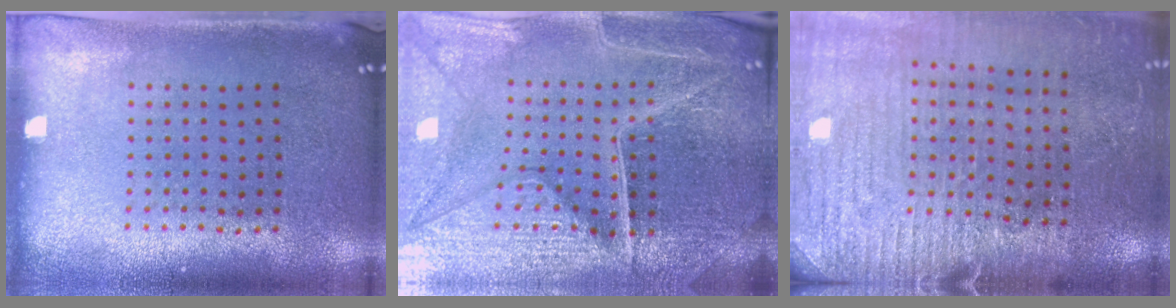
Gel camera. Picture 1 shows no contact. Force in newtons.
{"total": 5.2, "press": 5.0, "slide": 1.5}
{"total": 2.9, "press": 2.9, "slide": 0.6}